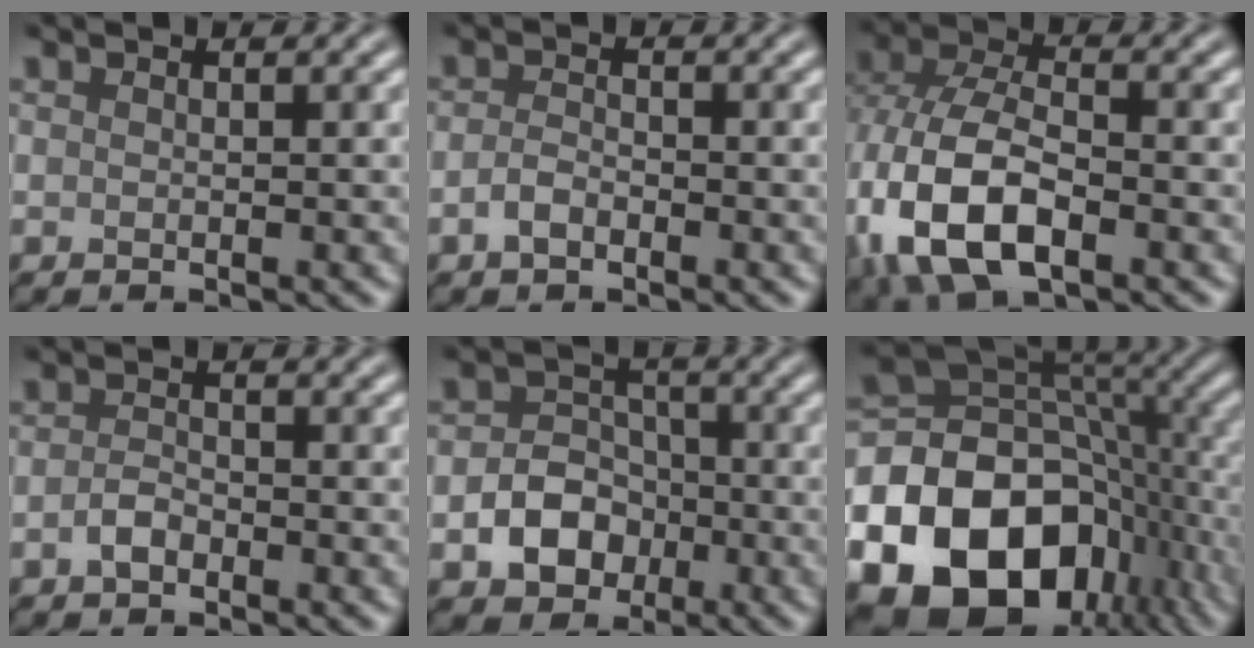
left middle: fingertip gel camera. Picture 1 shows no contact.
{"total": 1.7, "force": [-0.9, 0.8, 1.1], "torque": [-0.023, 0.002, -0.022]}
{"total": 11.1, "force": [-3.4, 6.2, 8.5], "torque": [-0.200, -0.012, -0.069]}
{"total": 1.6, "force": [-0.9, 0.9, 1.0], "torque": [-0.022, 0.002, -0.020]}
{"total": 4.5, "force": [-1.5, 3.7, 2.2], "torque": [-0.020, -0.001, -0.031]}
{"total": 21.9, "force": [-8.9, 16.5, 11.3], "torque": [-0.227, -0.052, -0.139]}